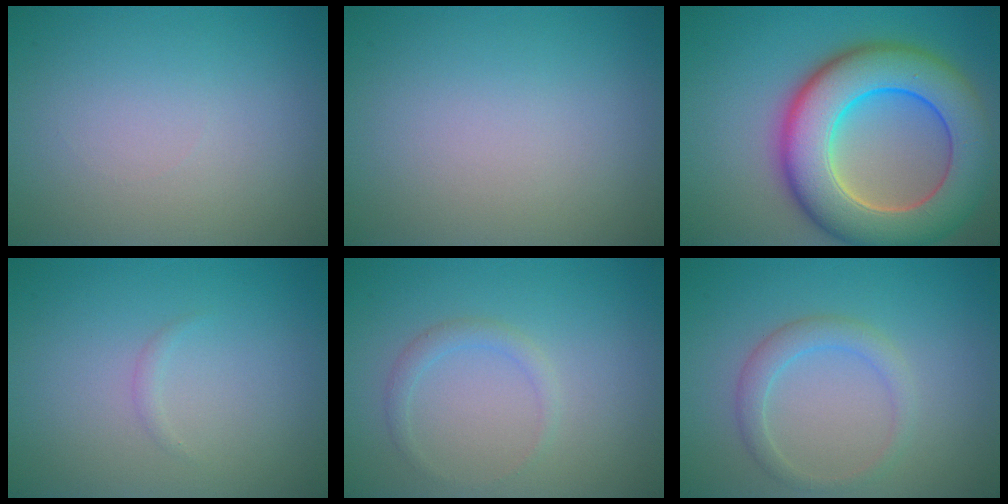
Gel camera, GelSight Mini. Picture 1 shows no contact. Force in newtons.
{"total": 0.0}
{"total": 12.0, "press": 12.0, "slide": 0.7}
{"total": 0.5, "press": 0.5, "slide": 0.0}
{"total": 1.3, "press": 1.3, "slide": 0.1}
{"total": 2.2, "press": 2.2, "slide": 0.2}